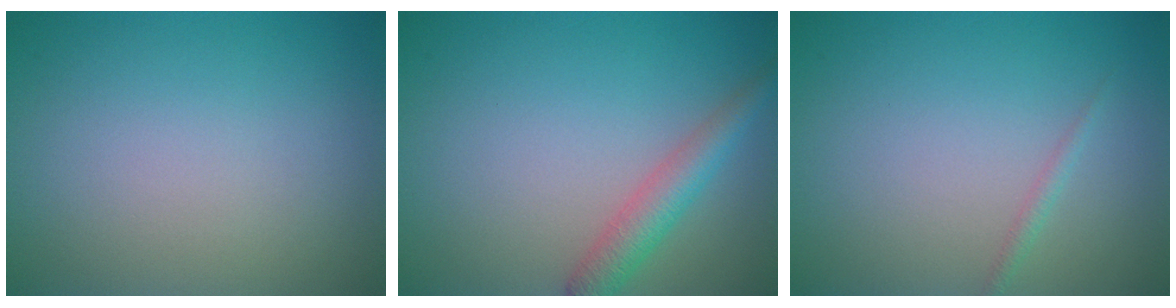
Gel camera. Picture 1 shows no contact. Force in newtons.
{"total": 3.1, "press": 3.1, "slide": 0.1}
{"total": 0.8, "press": 0.8, "slide": 0.1}